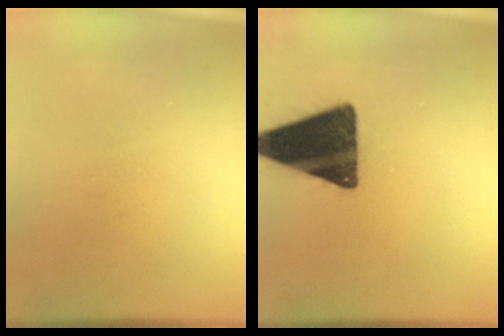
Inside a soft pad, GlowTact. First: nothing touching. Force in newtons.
{"total": 17.7}